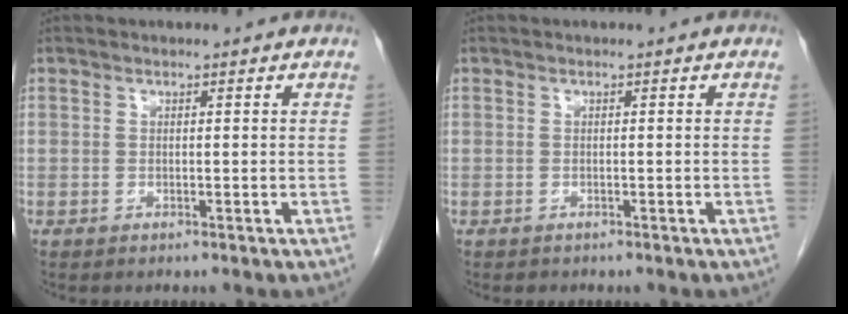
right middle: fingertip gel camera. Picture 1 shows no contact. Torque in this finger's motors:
{"motor_torque": [0.29, -0.12, -0.07, 0.00]}